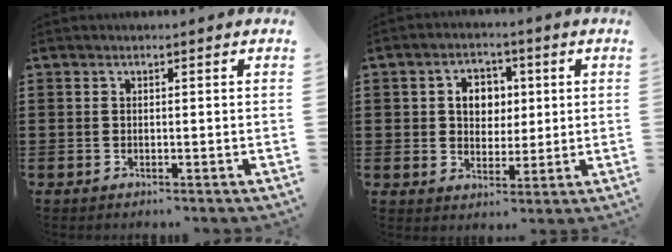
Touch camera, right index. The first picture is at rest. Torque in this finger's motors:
{"motor_torque": [0.28, -0.15, 0.41, 0.10]}